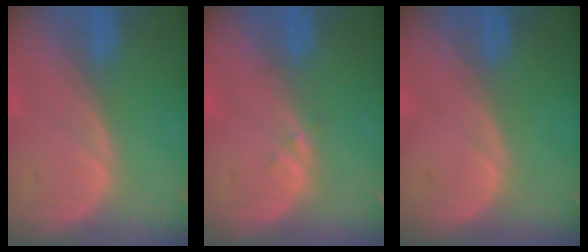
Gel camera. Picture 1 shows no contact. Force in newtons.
{"total": 0.7, "press": 0.6, "slide": 0.3}
{"total": 0.0}